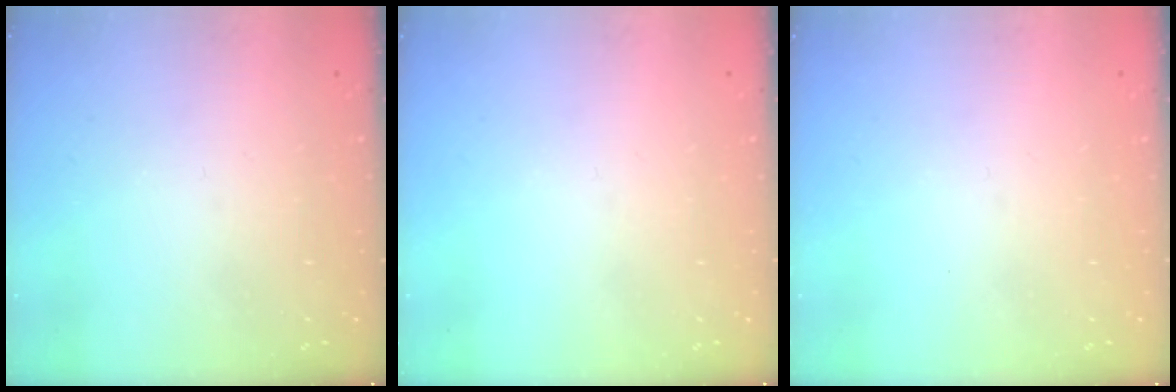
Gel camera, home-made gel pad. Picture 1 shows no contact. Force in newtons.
{"total": 0.0}
{"total": 0.0}